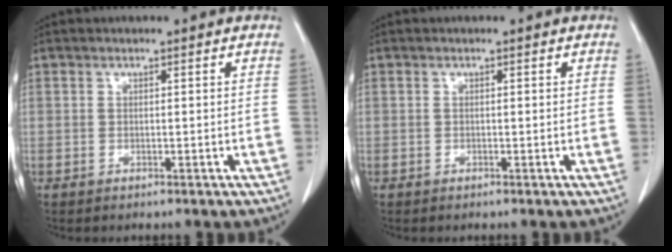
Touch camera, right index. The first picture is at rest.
{"total": 0.0}